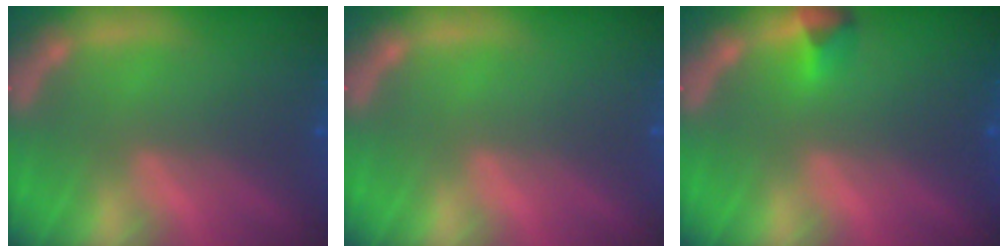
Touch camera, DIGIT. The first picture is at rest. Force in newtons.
{"total": 0.0}
{"total": 1.4}